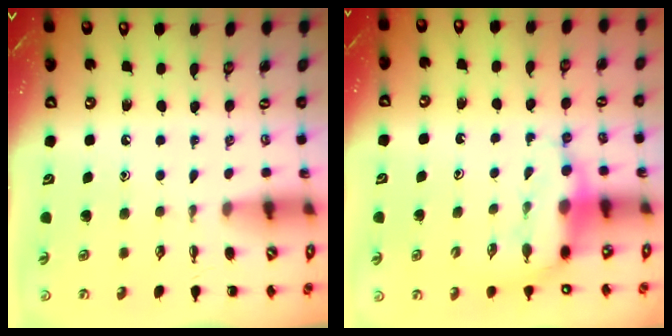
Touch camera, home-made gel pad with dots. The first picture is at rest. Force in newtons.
{"total": 7.3, "press": 7.2, "slide": 0.8}